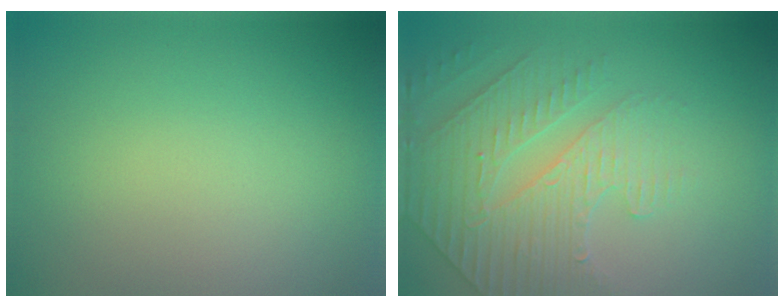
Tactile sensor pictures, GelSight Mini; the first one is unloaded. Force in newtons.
{"total": 4.0, "press": 3.8, "slide": 1.2}